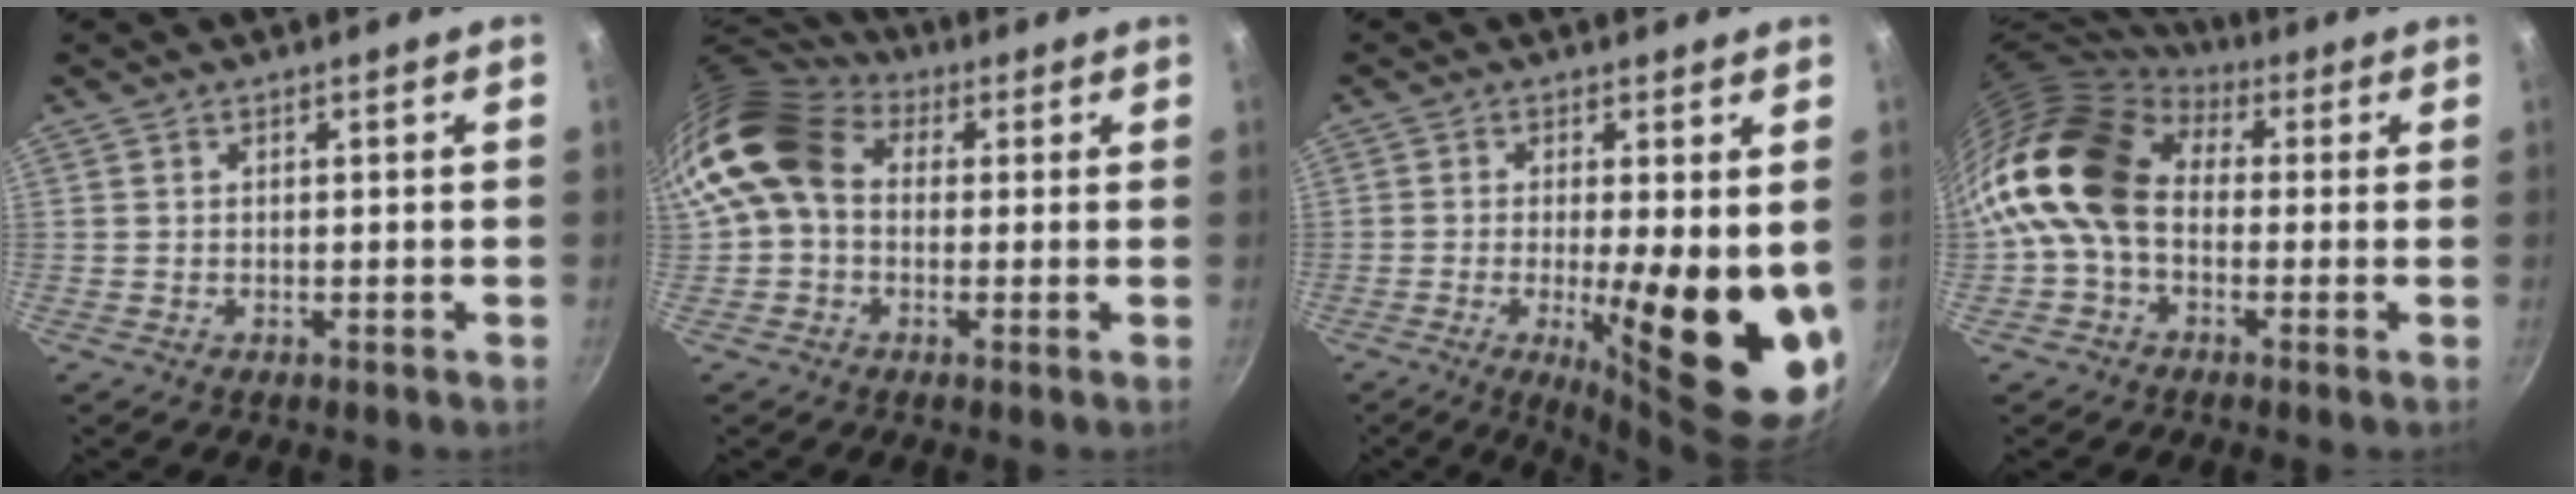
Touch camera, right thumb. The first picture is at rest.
{"total": 11.8, "force": [1.3, 9.1, 7.3], "torque": [-0.117, 0.020, 0.003]}
{"total": 16.8, "force": [-1.7, 4.6, 16.0], "torque": [-0.208, -0.027, -0.019]}
{"total": 13.9, "force": [0.9, 10.0, 9.6], "torque": [-0.156, 0.028, -0.006]}